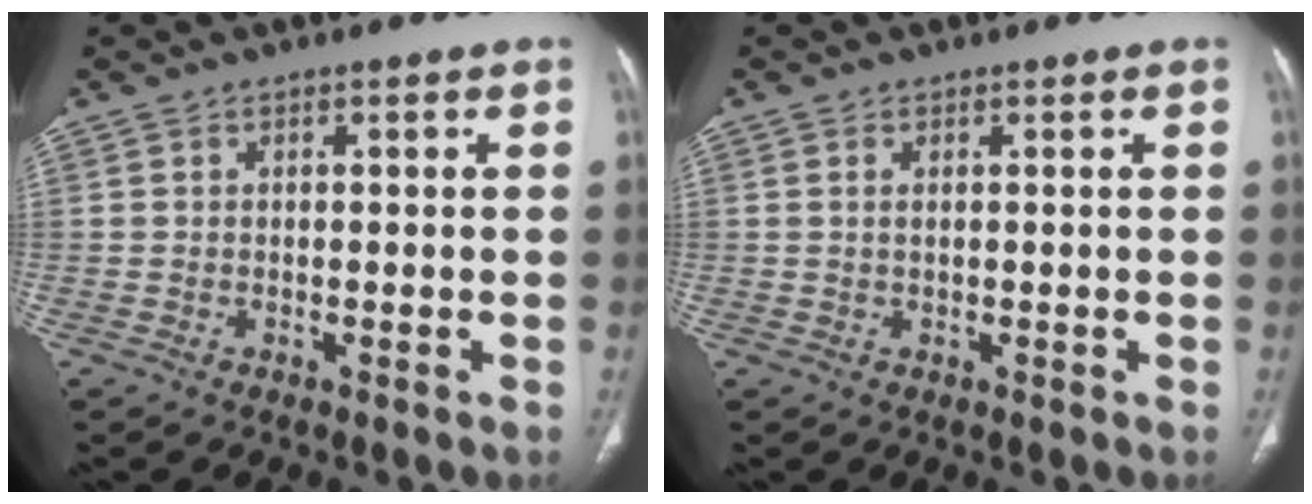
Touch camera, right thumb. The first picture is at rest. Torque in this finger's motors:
{"motor_torque": [0.01, -0.04, -0.30, -0.14, 0.00]}